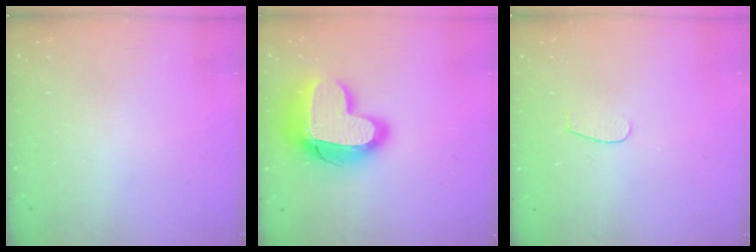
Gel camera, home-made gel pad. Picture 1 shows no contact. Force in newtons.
{"total": 18.9, "press": 18.9, "slide": 1.2}
{"total": 2.6, "press": 2.5, "slide": 0.3}